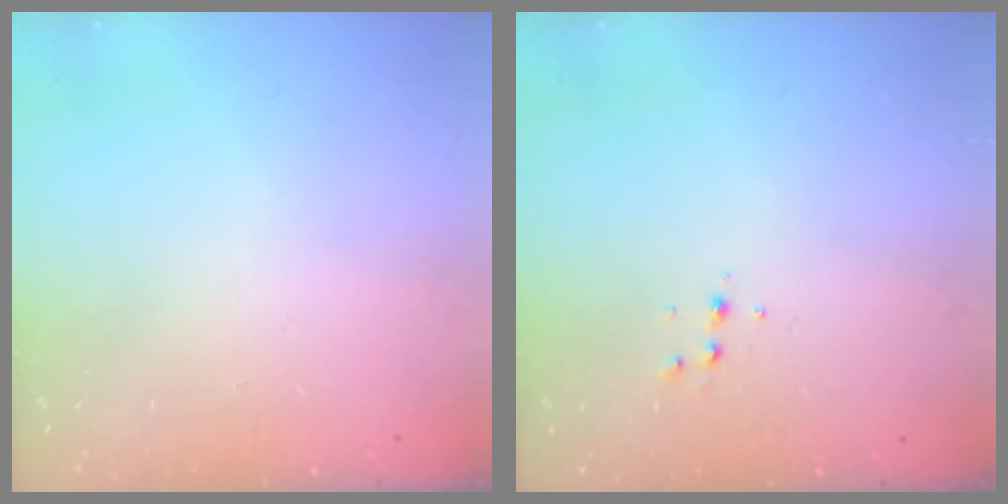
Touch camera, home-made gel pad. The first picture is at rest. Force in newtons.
{"total": 4.1, "press": 4.0, "slide": 1.1}